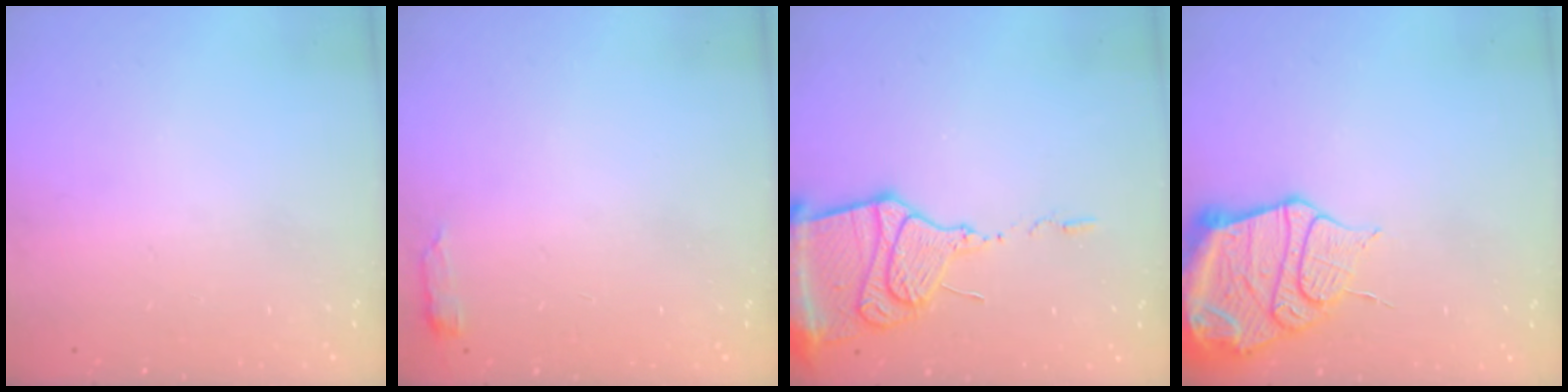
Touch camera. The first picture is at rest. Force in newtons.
{"total": 2.9, "press": 2.8, "slide": 0.6}
{"total": 16.9, "press": 16.8, "slide": 1.8}
{"total": 17.2, "press": 17.1, "slide": 1.7}